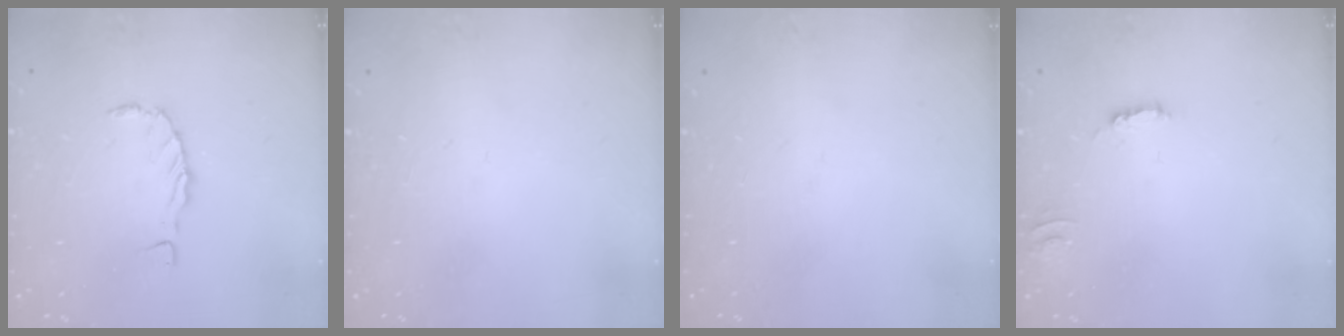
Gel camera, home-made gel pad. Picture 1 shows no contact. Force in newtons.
{"total": 0.0}
{"total": 0.0}
{"total": 3.4, "press": 3.4, "slide": 0.2}